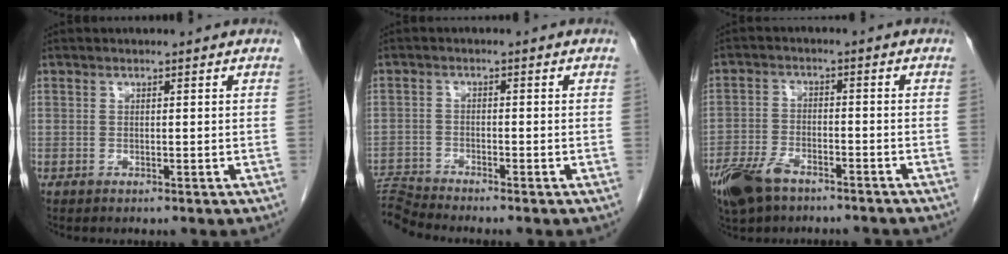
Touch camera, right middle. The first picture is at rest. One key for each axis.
{"total": 5.0, "fx": -4.6, "fy": -1.9, "fz": -0.1, "tx": -0.003, "ty": -0.004, "tz": -0.087}
{"total": 10.0, "fx": -7.5, "fy": 4.2, "fz": 5.2, "tx": -0.109, "ty": -0.006, "tz": -0.127}